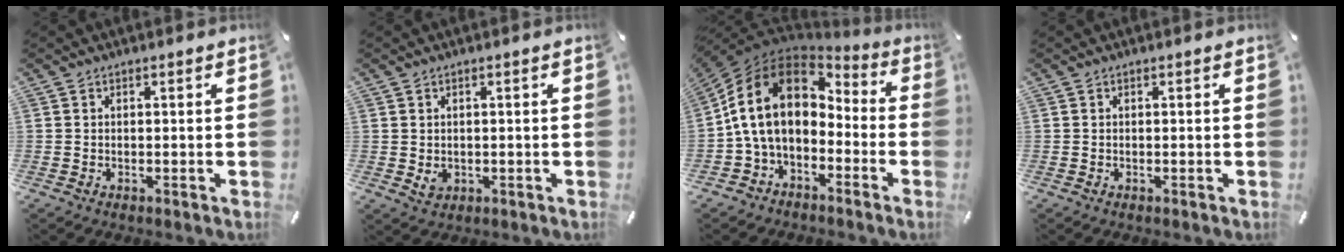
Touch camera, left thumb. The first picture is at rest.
{"total": 2.1, "force": [-0.2, 1.9, 1.0], "torque": [-0.009, -0.001, -0.004]}
{"total": 16.7, "force": [0.7, 11.9, 11.7], "torque": [-0.259, 0.016, 0.011]}
{"total": 0.0}